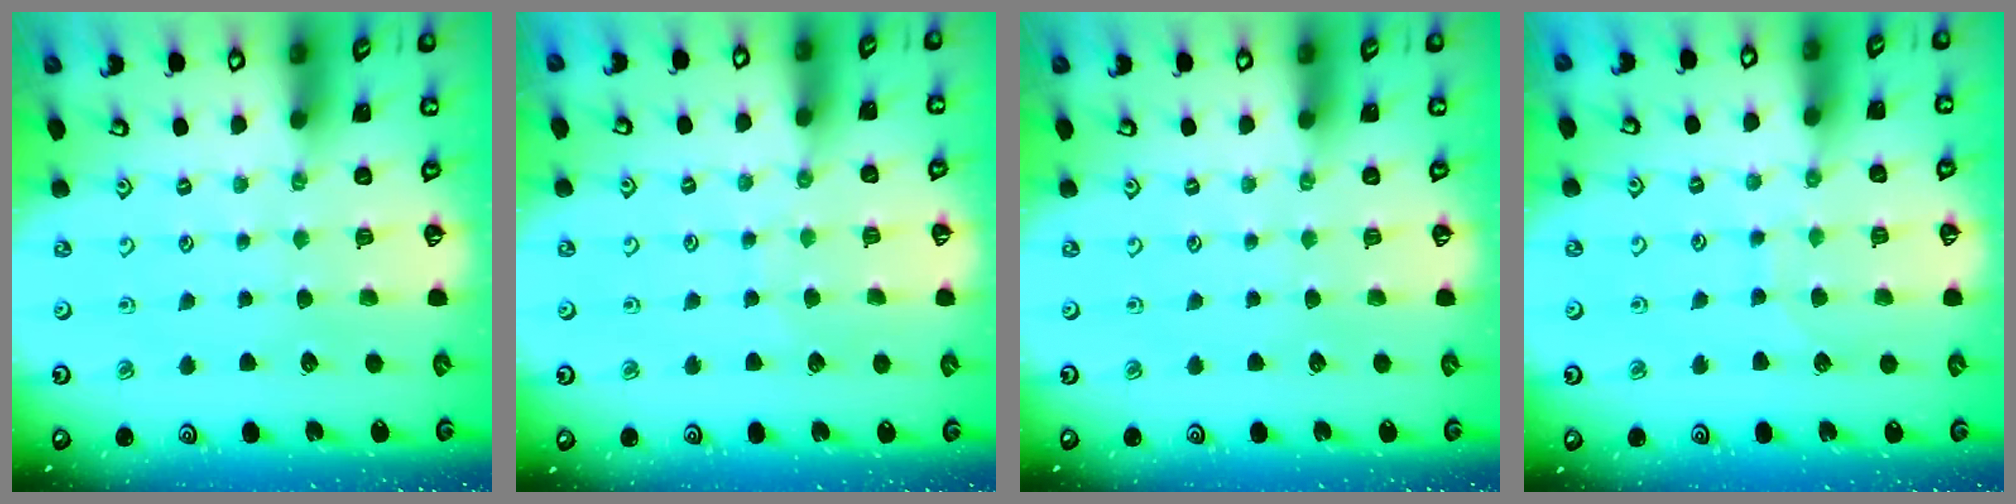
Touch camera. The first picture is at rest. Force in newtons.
{"total": 4.4, "press": 4.3, "slide": 0.4}
{"total": 0.0}
{"total": 5.7, "press": 5.7, "slide": 0.6}